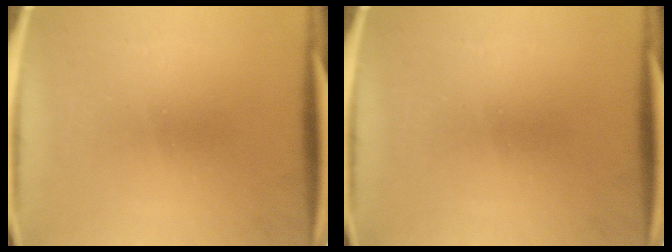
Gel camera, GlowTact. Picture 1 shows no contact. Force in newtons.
{"total": 0.0}